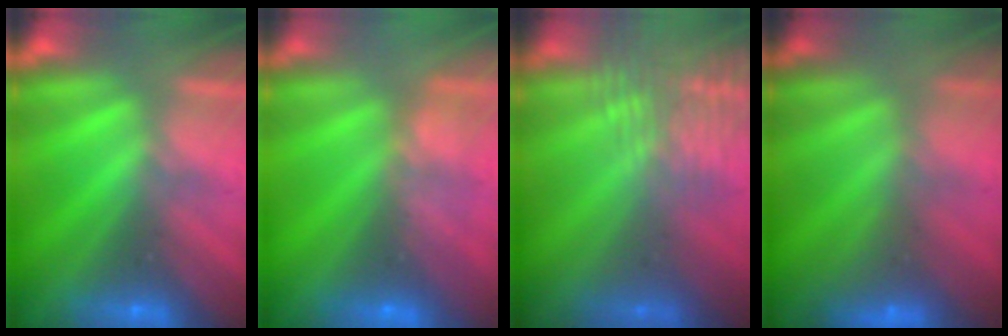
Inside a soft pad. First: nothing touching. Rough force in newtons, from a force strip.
{"total": 9.0}
{"total": 3.4}
{"total": 2.9}